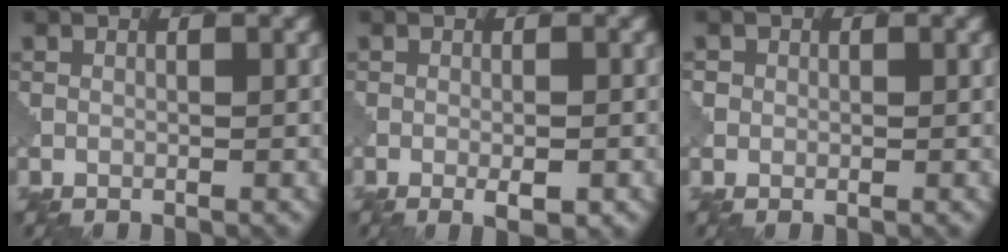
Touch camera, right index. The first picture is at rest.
{"total": 1.6, "force": [-1.0, 0.1, 1.2], "torque": [-0.016, -0.004, -0.011]}
{"total": 1.0, "force": [0.1, 1.0, -0.2], "torque": [0.007, -0.001, 0.005]}